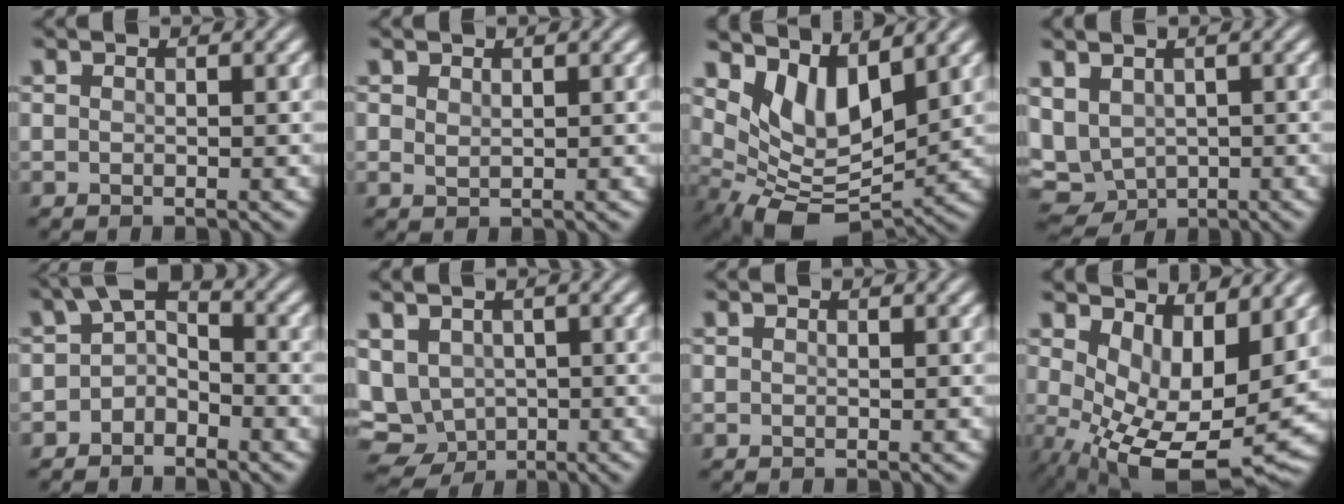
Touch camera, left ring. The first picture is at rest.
{"total": 0.8, "force": [0.5, 0.5, 0.4], "torque": [-0.010, -0.002, 0.012]}
{"total": 6.7, "force": [2.8, 3.4, 5.1], "torque": [-0.096, -0.019, 0.059]}
{"total": 4.9, "force": [0.3, 3.9, 2.9], "torque": [-0.070, -0.014, 0.017]}
{"total": 3.1, "force": [-1.3, 2.0, 2.1], "torque": [-0.032, 0.013, -0.032]}
{"total": 6.2, "force": [-0.2, 5.2, 3.3], "torque": [-0.060, -0.011, 0.011]}
{"total": 0.0}
{"total": 10.1, "force": [0.8, 5.1, 8.7], "torque": [-0.145, -0.032, 0.028]}